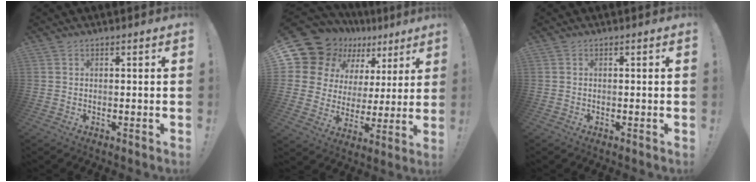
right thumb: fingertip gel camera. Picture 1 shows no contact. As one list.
[{"total": 15.4, "force": [11.5, 8.9, 5.0], "torque": [-0.094, -0.095, 0.230]}, {"total": 0.0}]